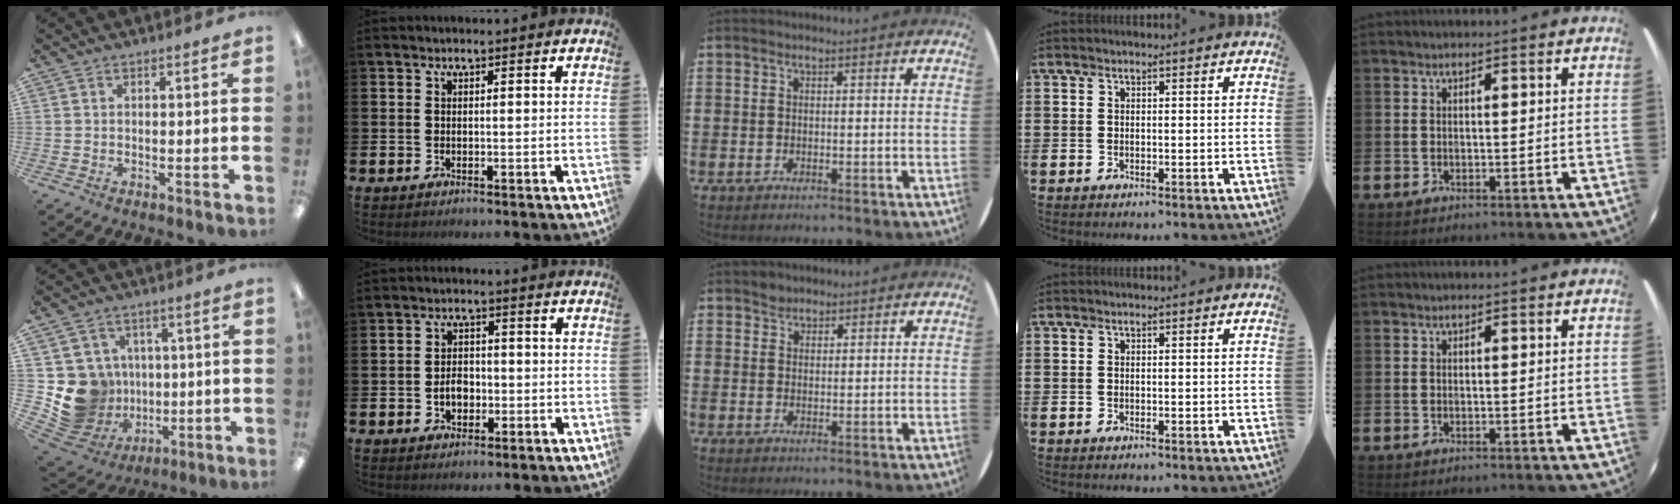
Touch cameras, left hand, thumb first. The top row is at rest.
{"thumb": {"total": 13.7, "force": [0.0, 13.3, 3.4], "torque": [-0.099, -0.008, 0.029]}, "index": {"total": 3.2, "force": [-0.8, 2.3, 2.0], "torque": [-0.022, -0.003, -0.022]}, "middle": {"total": 1.7, "force": [1.5, 0.8, -0.1], "torque": [0.009, -0.002, 0.028]}}